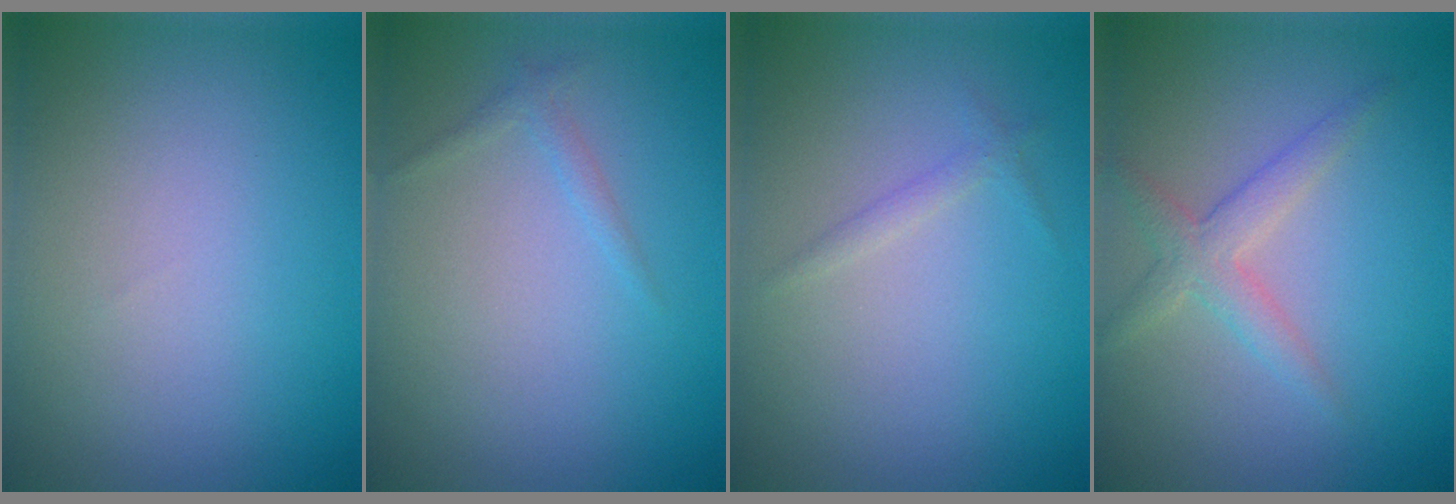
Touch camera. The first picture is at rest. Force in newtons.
{"total": 0.9, "press": 0.9, "slide": 0.1}
{"total": 0.8, "press": 0.8, "slide": 0.0}
{"total": 2.5, "press": 2.5, "slide": 0.0}